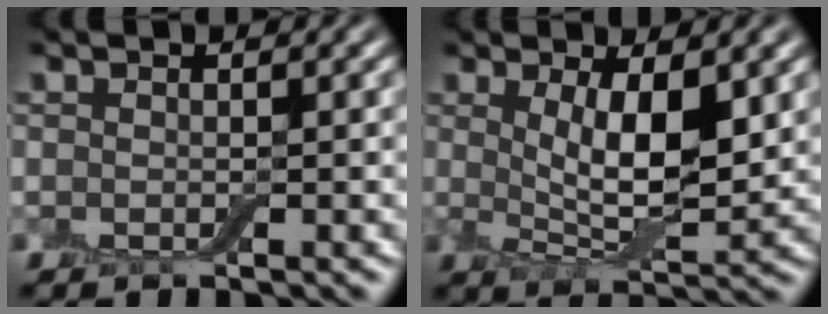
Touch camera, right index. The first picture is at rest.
{"total": 6.1, "force": [1.5, 2.1, 5.5], "torque": [-0.103, -0.010, 0.031]}